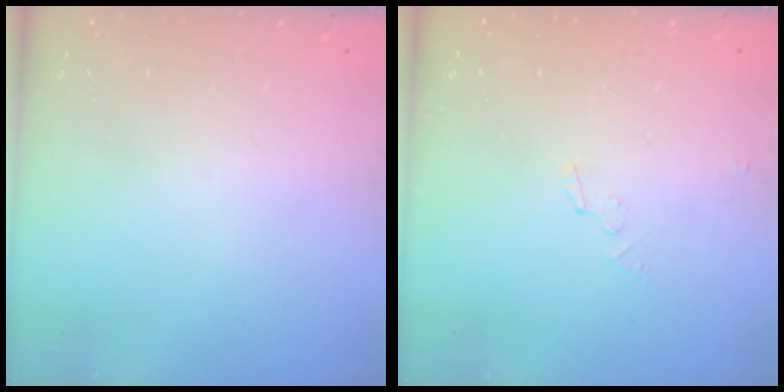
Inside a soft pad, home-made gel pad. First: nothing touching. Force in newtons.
{"total": 2.9, "press": 2.9, "slide": 0.3}